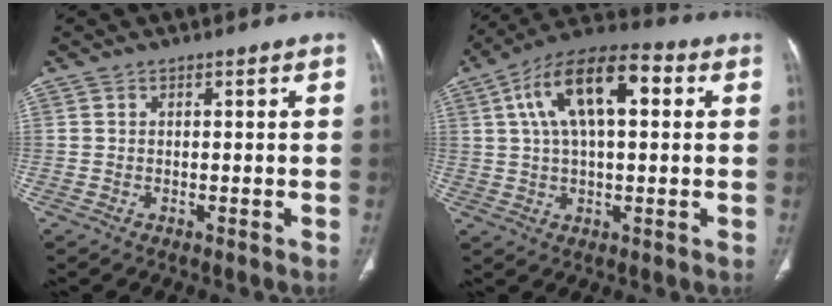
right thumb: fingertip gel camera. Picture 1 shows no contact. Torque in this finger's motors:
{"motor_torque": [0.65, 4.36, 0.68, -0.49, 0.48]}